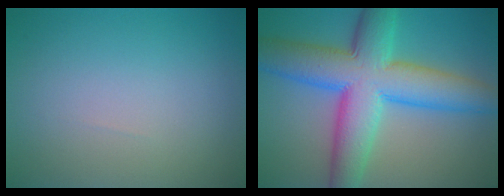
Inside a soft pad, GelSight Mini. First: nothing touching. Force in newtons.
{"total": 11.1, "press": 11.1, "slide": 0.1}